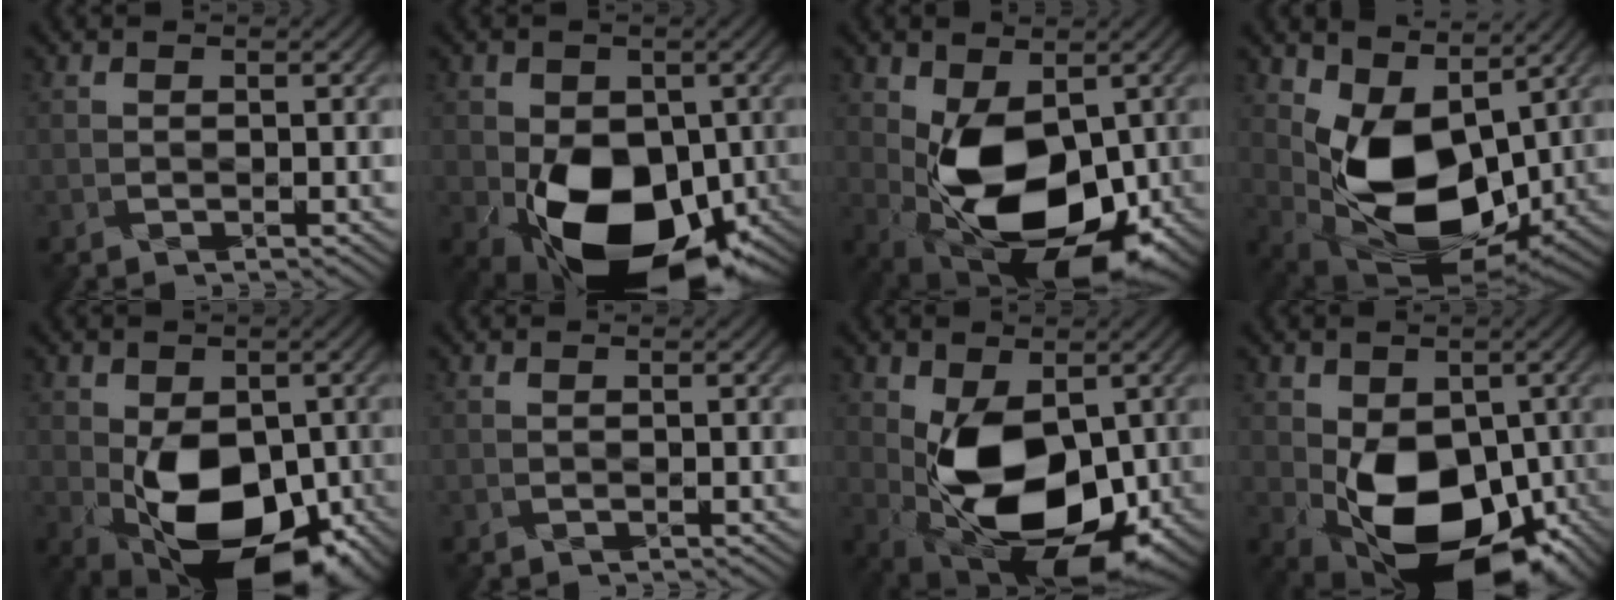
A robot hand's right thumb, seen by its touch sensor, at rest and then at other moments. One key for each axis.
{"total": 11.8, "fx": -3.8, "fy": 7.9, "fz": 7.9, "tx": -0.122, "ty": -0.022, "tz": -0.057}
{"total": 11.7, "fx": -0.7, "fy": 7.1, "fz": 9.2, "tx": -0.160, "ty": -0.013, "tz": -0.006}
{"total": 12.3, "fx": 2.7, "fy": 8.0, "fz": 8.9, "tx": -0.170, "ty": -0.029, "tz": 0.069}
{"total": 12.5, "fx": -3.4, "fy": 7.6, "fz": 9.4, "tx": -0.146, "ty": -0.013, "tz": -0.047}
{"total": 0.0}
{"total": 11.7, "fx": -0.6, "fy": 7.2, "fz": 9.2, "tx": -0.162, "ty": -0.012, "tz": -0.003}
{"total": 11.8, "fx": -2.5, "fy": 7.9, "fz": 8.4, "tx": -0.139, "ty": -0.022, "tz": -0.033}